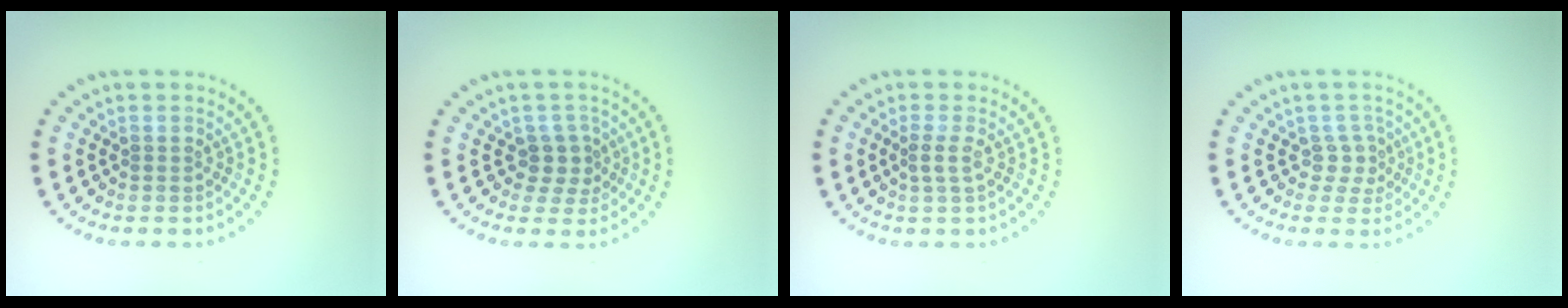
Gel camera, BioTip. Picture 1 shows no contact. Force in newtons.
{"total": 2.3, "press": 1.8, "slide": 1.3}
{"total": 1.4, "press": 0.9, "slide": 1.0}
{"total": 1.7, "press": 1.1, "slide": 1.3}